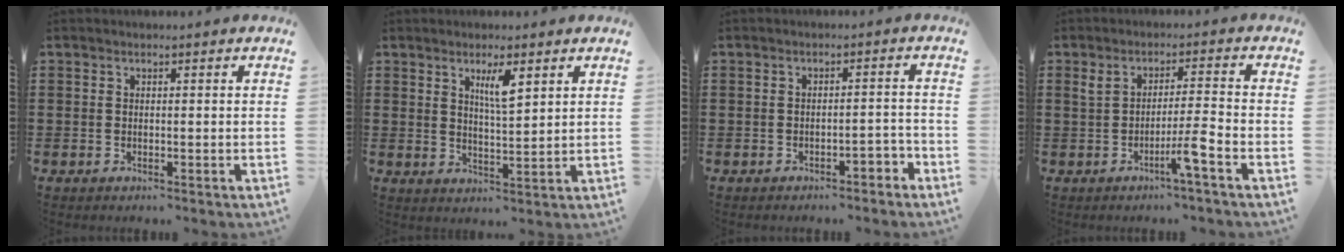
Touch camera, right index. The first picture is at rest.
{"total": 4.1, "force": [2.2, 0.8, 3.3], "torque": [-0.064, 0.001, 0.035]}
{"total": 2.5, "force": [-2.0, 0.6, 1.3], "torque": [-0.025, 0.005, -0.041]}
{"total": 5.3, "force": [-2.5, -0.5, 4.7], "torque": [-0.085, -0.009, -0.048]}